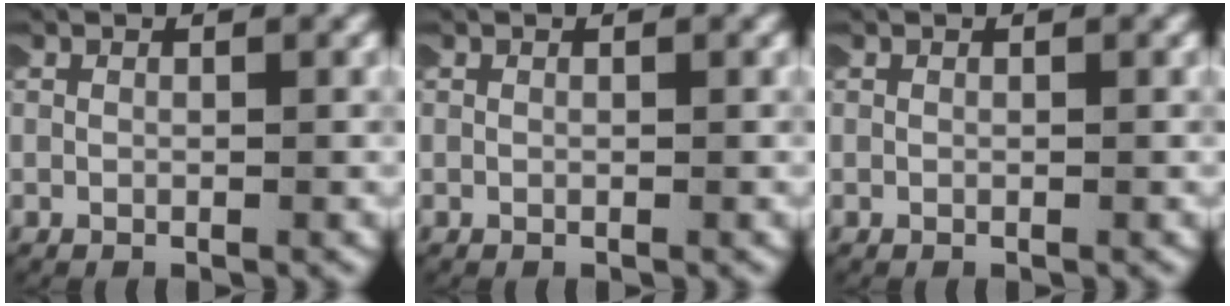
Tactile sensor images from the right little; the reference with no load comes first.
{"total": 0.0}
{"total": 0.0}